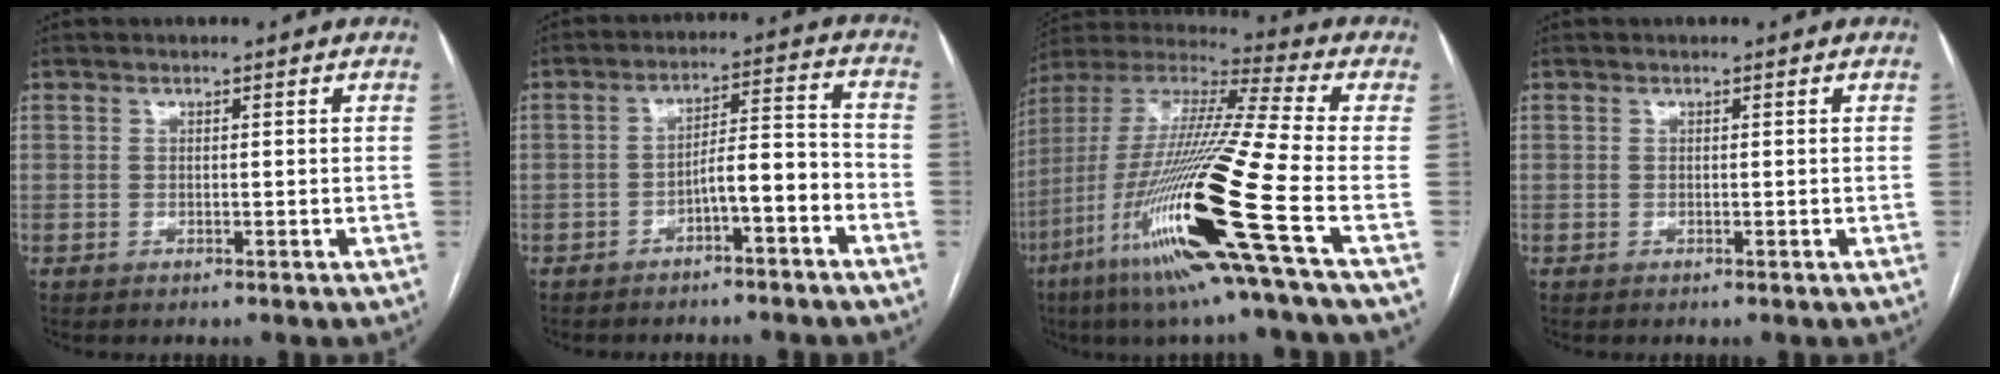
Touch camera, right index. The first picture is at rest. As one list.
[{"total": 6.6, "force": [-3.5, 0.9, 5.6], "torque": [-0.086, 0.032, -0.049]}, {"total": 25.8, "force": [-9.4, 0.0, 24.0], "torque": [-0.473, -0.044, -0.180]}, {"total": 0.0}]